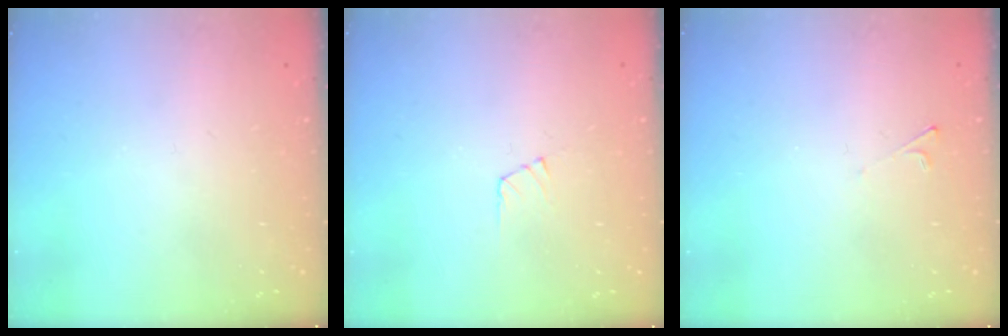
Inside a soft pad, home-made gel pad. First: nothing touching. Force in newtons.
{"total": 3.1, "press": 3.1, "slide": 0.3}
{"total": 2.0, "press": 1.9, "slide": 0.4}